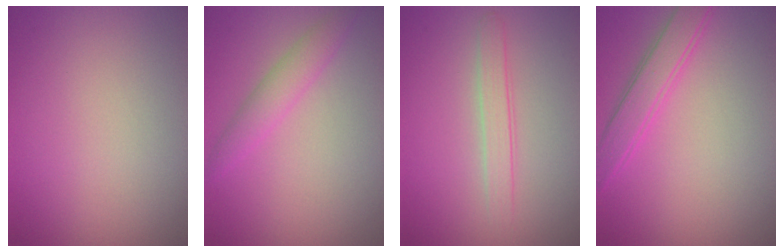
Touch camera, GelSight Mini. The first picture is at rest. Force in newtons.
{"total": 2.2, "press": 2.2, "slide": 0.1}
{"total": 1.8, "press": 1.8, "slide": 0.1}
{"total": 2.8, "press": 2.8, "slide": 0.2}